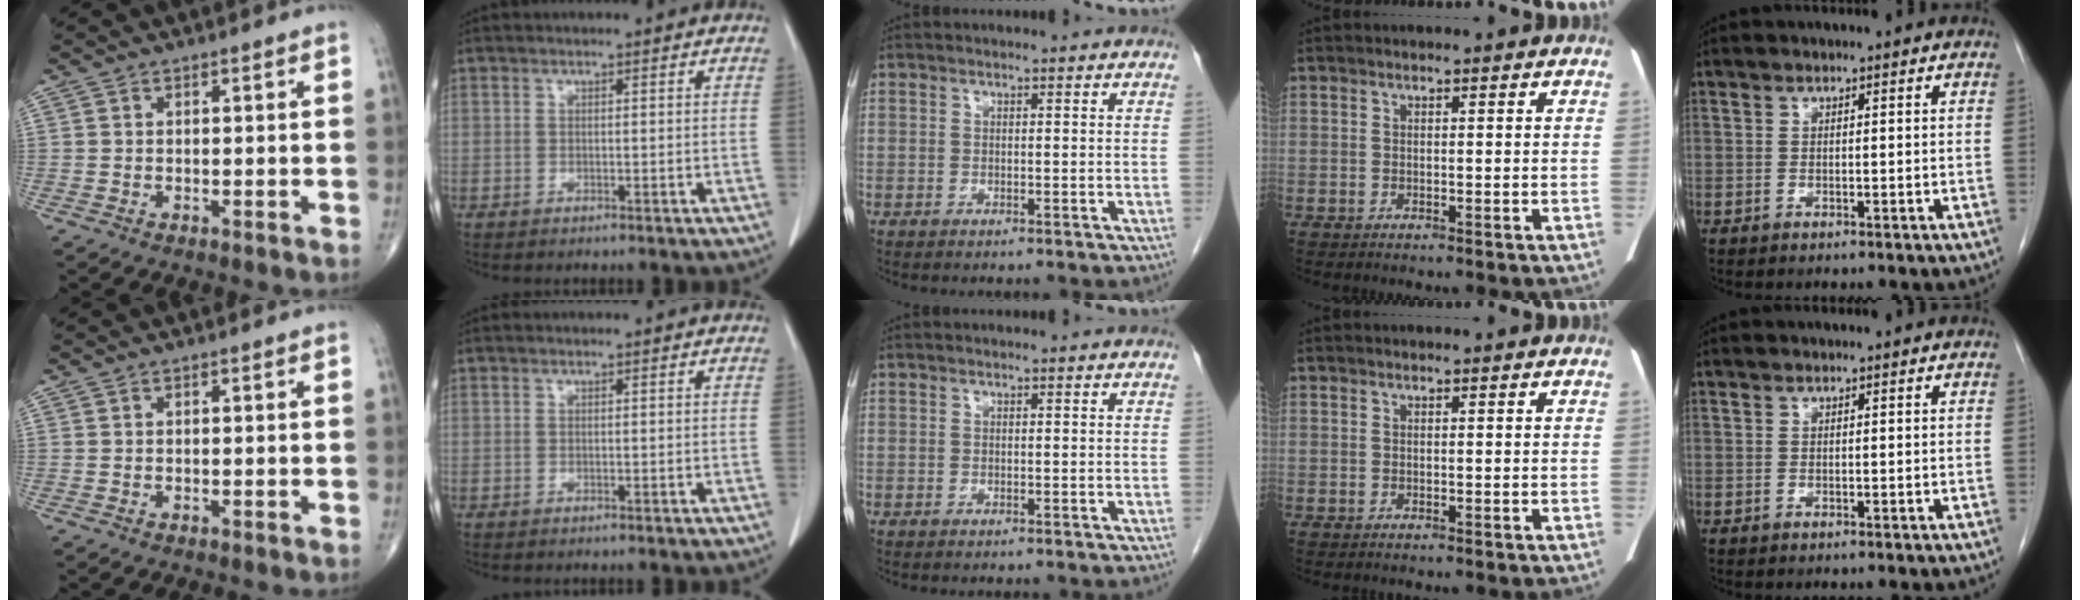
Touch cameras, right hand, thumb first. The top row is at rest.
{}